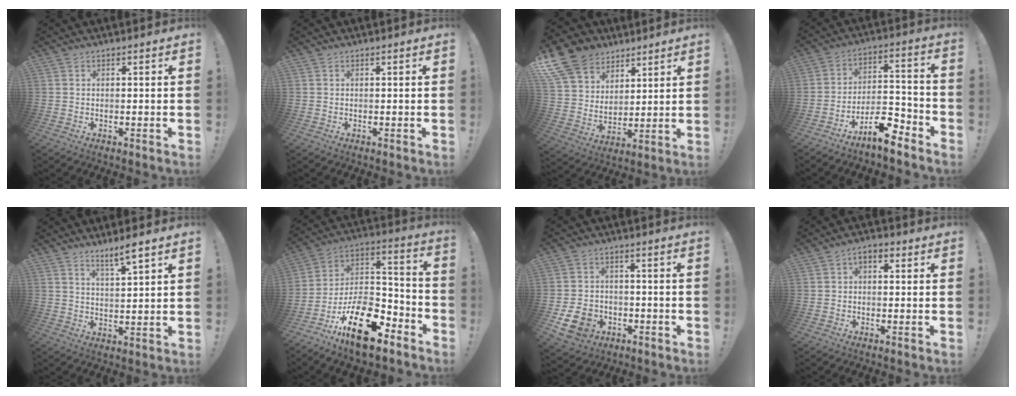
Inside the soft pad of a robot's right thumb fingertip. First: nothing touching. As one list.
[{"total": 0.0}, {"total": 13.5, "force": [8.6, 9.5, 4.2], "torque": [-0.082, -0.058, 0.172]}, {"total": 12.1, "force": [-9.0, 4.6, 6.6], "torque": [-0.090, 0.073, -0.154]}, {"total": 5.8, "force": [4.5, 0.1, 3.6], "torque": [-0.060, -0.028, 0.073]}, {"total": 20.3, "force": [-11.7, 10.2, 13.1], "torque": [-0.208, 0.072, -0.186]}, {"total": 10.7, "force": [-4.7, 8.3, 4.9], "torque": [-0.081, 0.034, -0.081]}, {"total": 3.0, "force": [0.1, 1.9, 2.3], "torque": [-0.038, 0.007, 0.001]}]